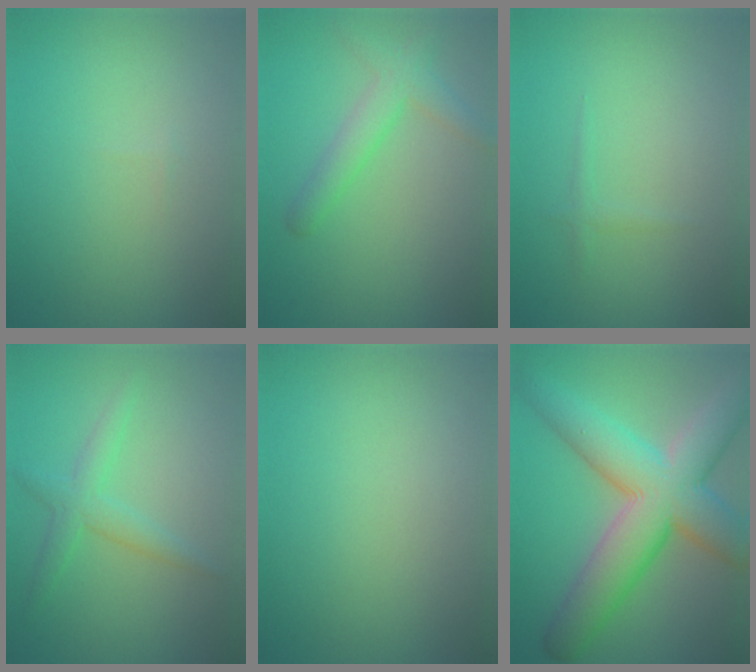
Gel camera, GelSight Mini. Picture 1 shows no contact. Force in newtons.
{"total": 3.1, "press": 3.1, "slide": 0.2}
{"total": 0.6, "press": 0.6, "slide": 0.0}
{"total": 2.4, "press": 2.4, "slide": 0.1}
{"total": 0.0}
{"total": 11.2, "press": 11.2, "slide": 0.5}